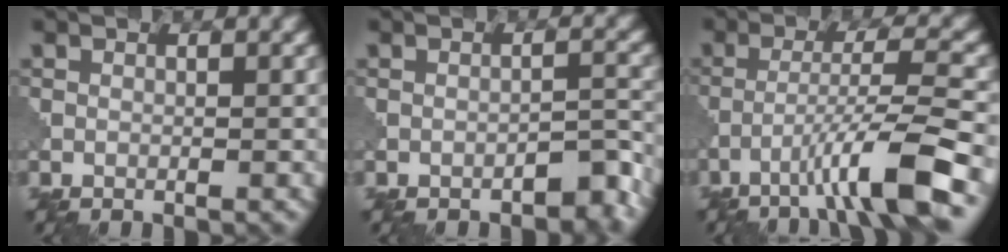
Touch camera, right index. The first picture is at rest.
{"total": 2.0, "force": [-1.8, 0.3, 0.8], "torque": [-0.009, 0.009, -0.027]}
{"total": 6.7, "force": [-3.8, 0.3, 5.5], "torque": [-0.084, 0.015, -0.072]}